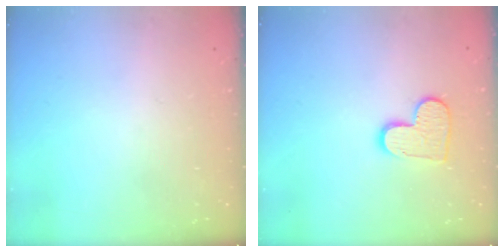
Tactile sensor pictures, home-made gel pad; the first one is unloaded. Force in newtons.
{"total": 9.9, "press": 9.9, "slide": 0.3}